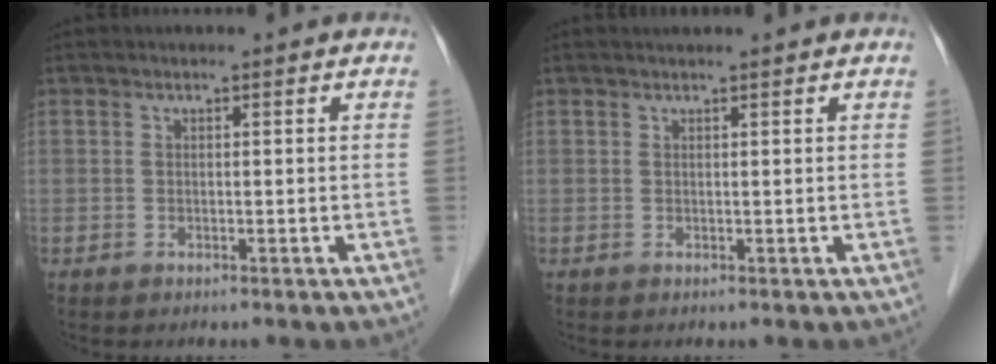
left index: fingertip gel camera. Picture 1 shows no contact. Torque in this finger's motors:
{"motor_torque": [0.11, -0.05, -0.11, -0.01]}